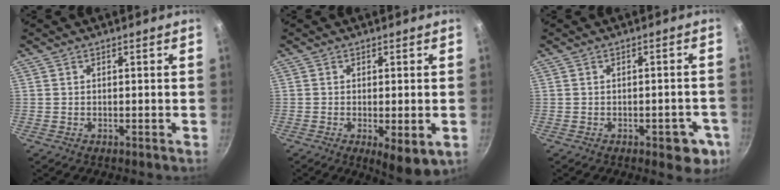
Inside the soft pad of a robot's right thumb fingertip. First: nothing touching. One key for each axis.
{"total": 6.7, "fx": -1.8, "fy": 2.2, "fz": 6.1, "tx": -0.088, "ty": -0.011, "tz": -0.017}
{"total": 6.7, "fx": -2.8, "fy": 3.2, "fz": 5.2, "tx": -0.040, "ty": 0.015, "tz": -0.028}